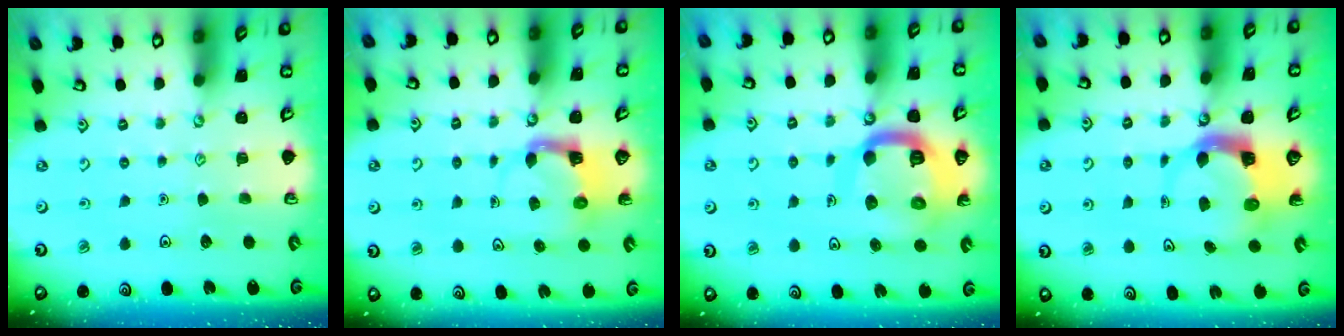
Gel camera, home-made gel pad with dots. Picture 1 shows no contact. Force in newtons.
{"total": 3.9, "press": 3.9, "slide": 0.8}
{"total": 15.4, "press": 15.3, "slide": 1.9}
{"total": 5.1, "press": 5.0, "slide": 0.7}